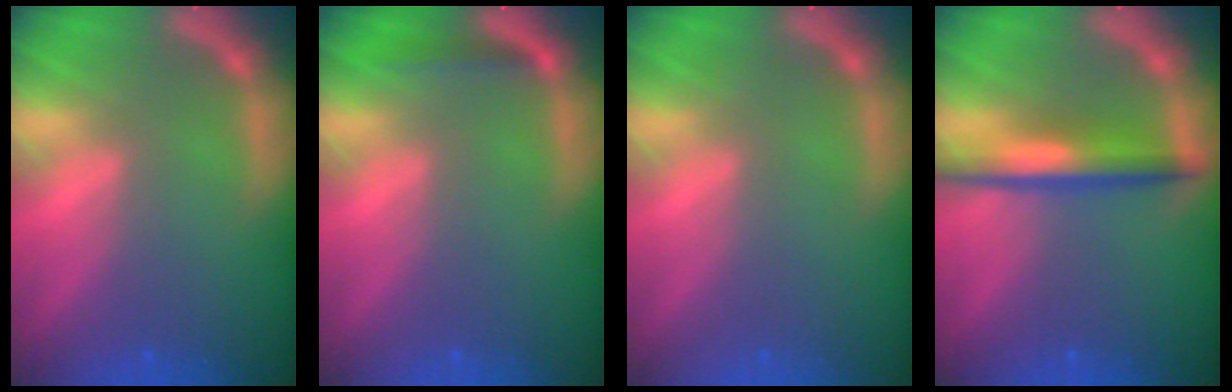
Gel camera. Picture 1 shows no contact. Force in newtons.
{"total": 1.4}
{"total": 0.0}
{"total": 4.5}